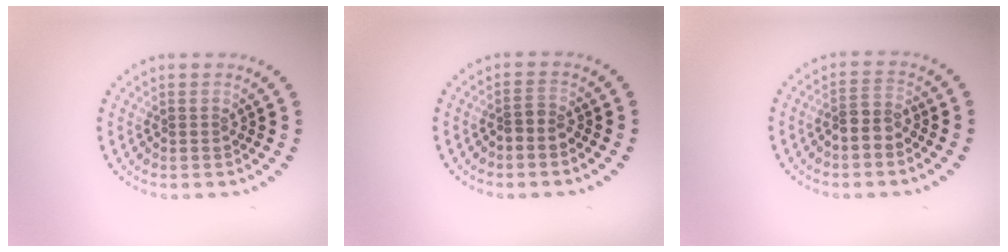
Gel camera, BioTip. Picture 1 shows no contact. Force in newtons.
{"total": 1.0, "press": 0.7, "slide": 0.7}
{"total": 2.2, "press": 1.9, "slide": 1.2}